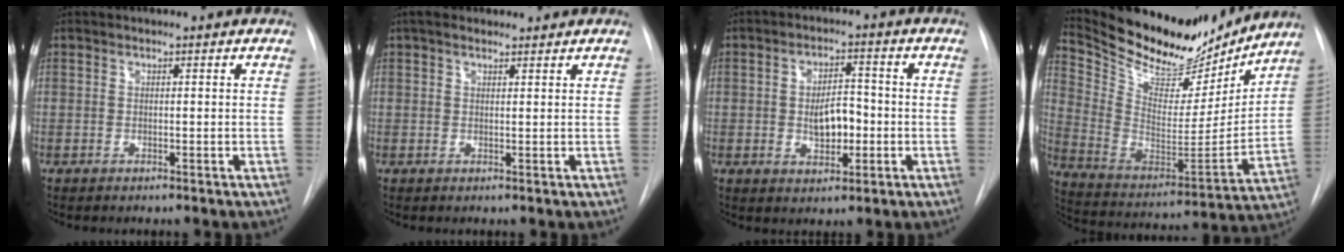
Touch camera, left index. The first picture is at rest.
{"total": 3.0, "force": [2.4, 1.1, 1.4], "torque": [-0.024, 0.025, 0.039]}
{"total": 5.9, "force": [-0.9, 3.1, 4.9], "torque": [-0.080, 0.006, -0.011]}
{"total": 21.1, "force": [19.1, 5.8, 6.6], "torque": [-0.125, -0.031, 0.308]}